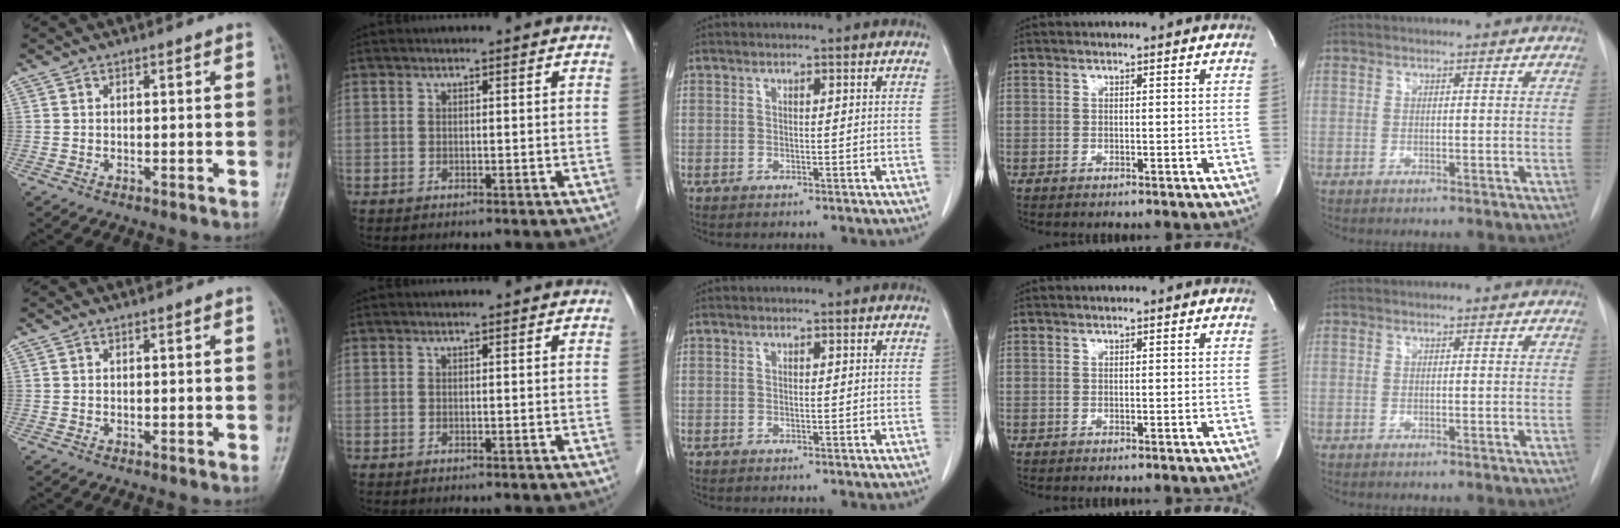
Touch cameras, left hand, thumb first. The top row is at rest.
{}